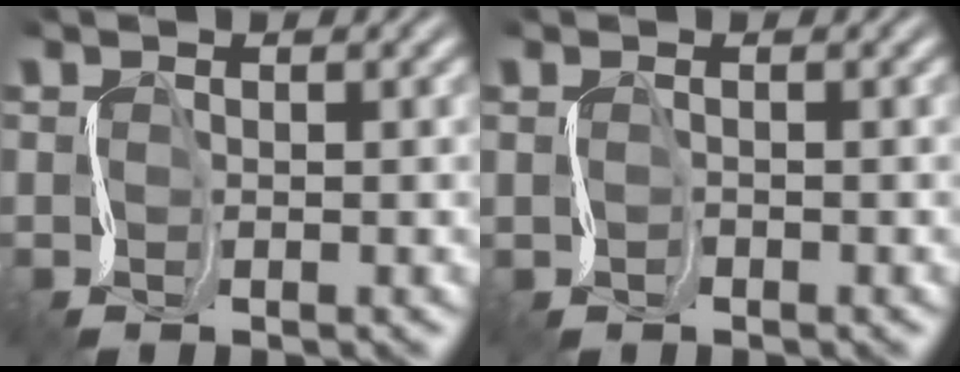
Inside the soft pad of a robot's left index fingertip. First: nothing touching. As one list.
[{"total": 0.7, "force": [0.3, -0.1, -0.7], "torque": [0.009, -0.002, 0.002]}]